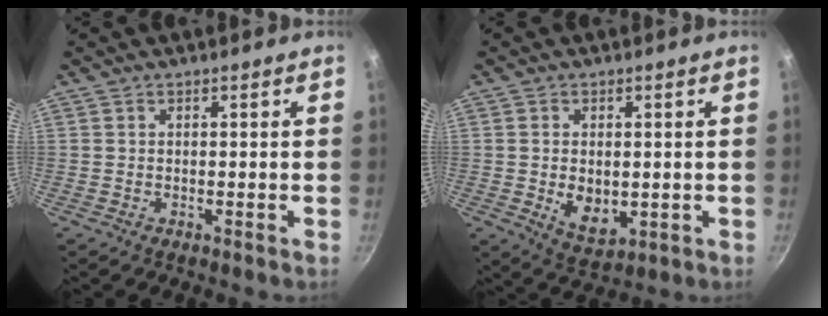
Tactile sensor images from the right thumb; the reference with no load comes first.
{"total": 7.2, "force": [-0.4, 4.8, 5.4], "torque": [-0.076, -0.015, 0.006]}